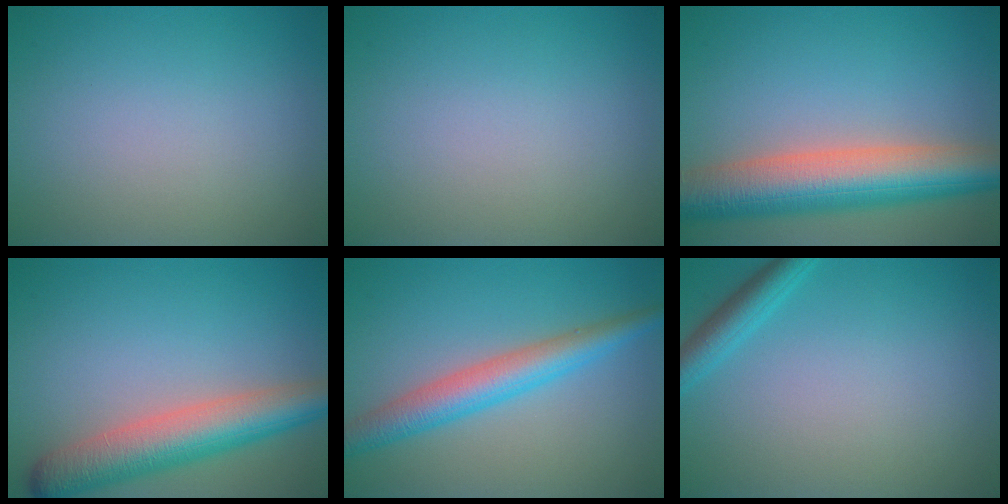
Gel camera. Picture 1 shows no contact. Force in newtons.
{"total": 0.0}
{"total": 9.5, "press": 9.5, "slide": 0.7}
{"total": 6.7, "press": 6.7, "slide": 0.3}
{"total": 4.7, "press": 4.7, "slide": 0.0}
{"total": 2.4, "press": 2.4, "slide": 0.2}